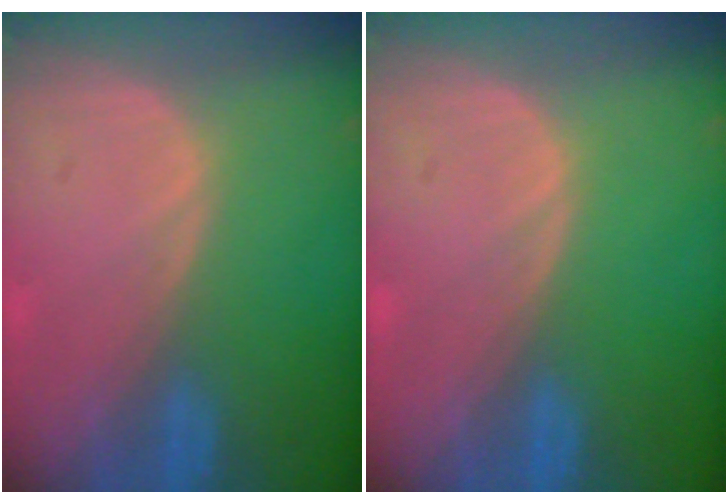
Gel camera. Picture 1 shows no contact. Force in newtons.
{"total": 0.0}